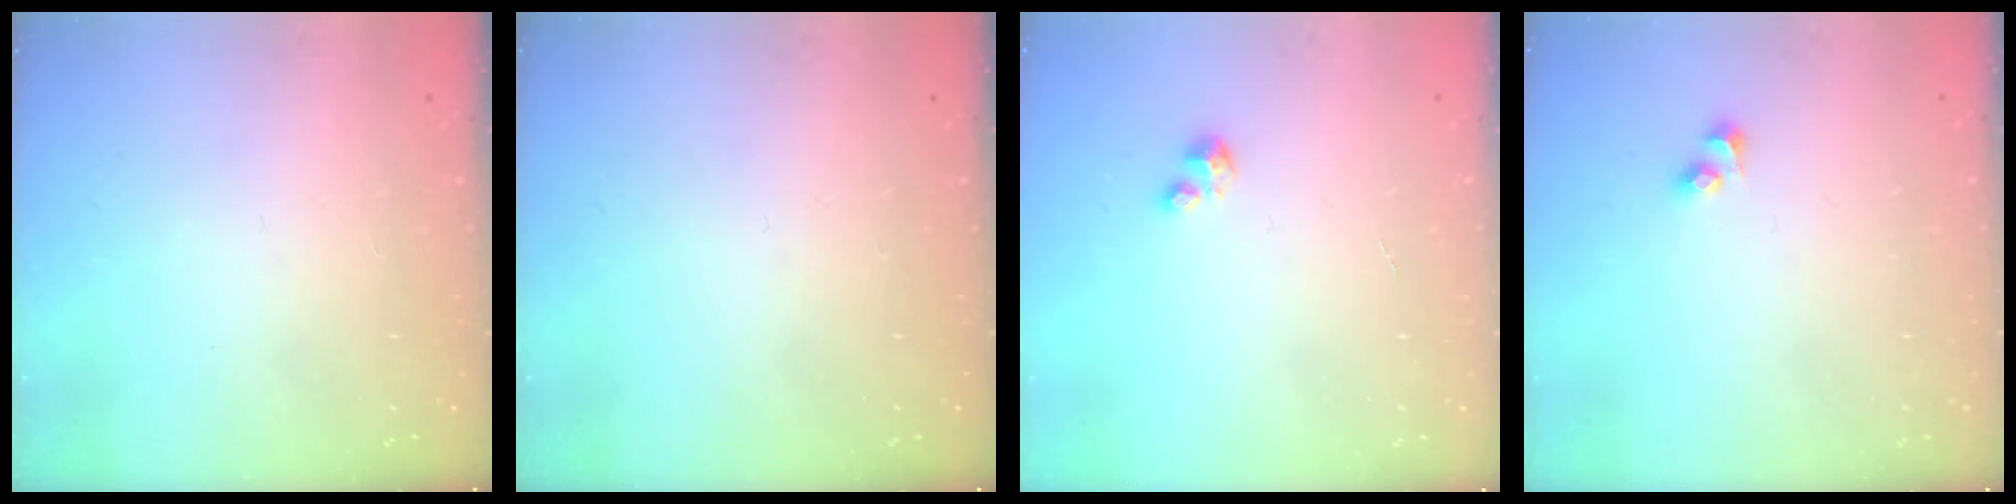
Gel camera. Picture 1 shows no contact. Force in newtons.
{"total": 0.0}
{"total": 2.0, "press": 2.0, "slide": 0.2}
{"total": 2.7, "press": 2.4, "slide": 1.1}